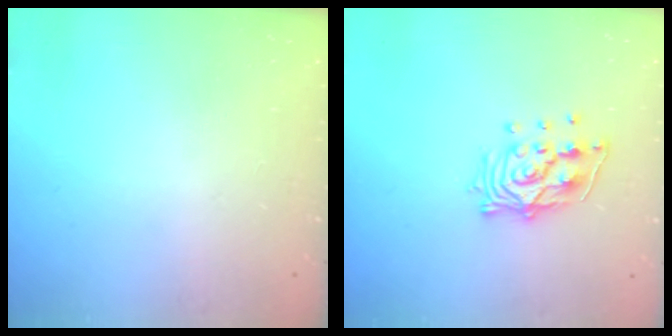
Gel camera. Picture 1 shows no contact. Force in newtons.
{"total": 11.7, "press": 11.6, "slide": 1.3}